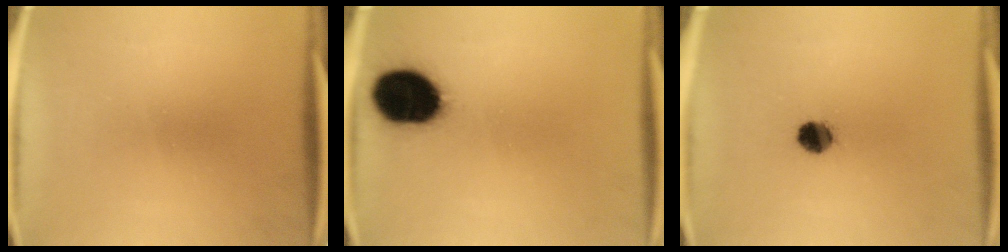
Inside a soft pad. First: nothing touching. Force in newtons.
{"total": 17.6}
{"total": 5.0}